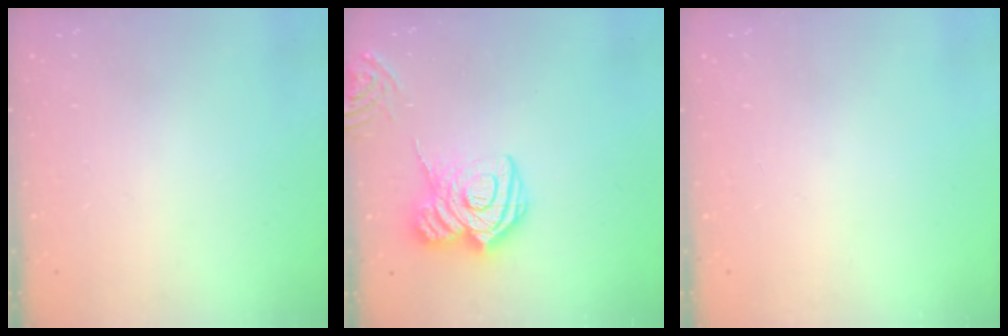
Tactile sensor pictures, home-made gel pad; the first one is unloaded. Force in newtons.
{"total": 16.0, "press": 15.9, "slide": 1.7}
{"total": 0.0}